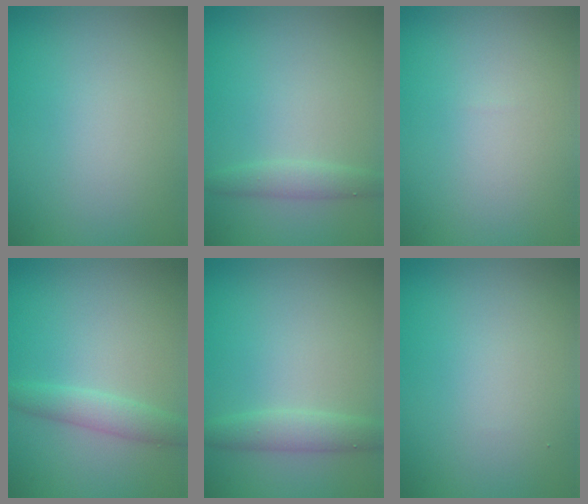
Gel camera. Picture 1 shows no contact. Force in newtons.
{"total": 1.5, "press": 1.5, "slide": 0.0}
{"total": 0.0}
{"total": 2.3, "press": 2.3, "slide": 0.0}
{"total": 2.1, "press": 2.1, "slide": 0.1}
{"total": 0.0}